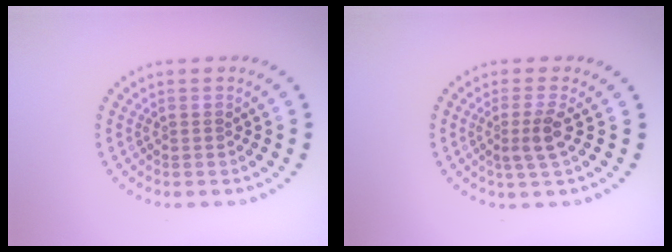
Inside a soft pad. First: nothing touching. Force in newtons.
{"total": 2.4, "press": 1.8, "slide": 1.5}